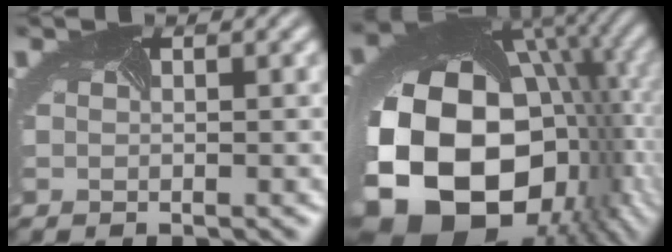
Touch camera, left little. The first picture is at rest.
{"total": 21.2, "force": [-4.1, 15.6, 13.8], "torque": [-0.278, -0.066, -0.038]}